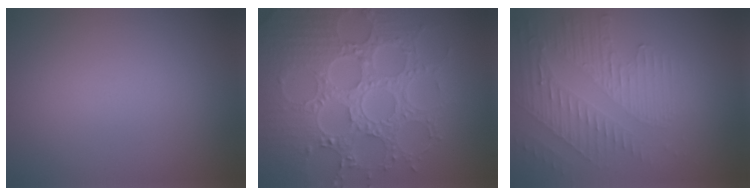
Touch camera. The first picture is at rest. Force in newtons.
{"total": 8.7, "press": 6.3, "slide": 6.0}
{"total": 4.0, "press": 3.4, "slide": 2.0}